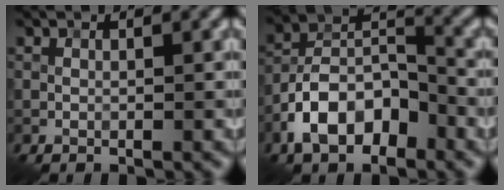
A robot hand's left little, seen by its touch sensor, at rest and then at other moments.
{"total": 8.1, "force": [-4.1, 4.1, 5.5], "torque": [-0.098, 0.009, -0.084]}